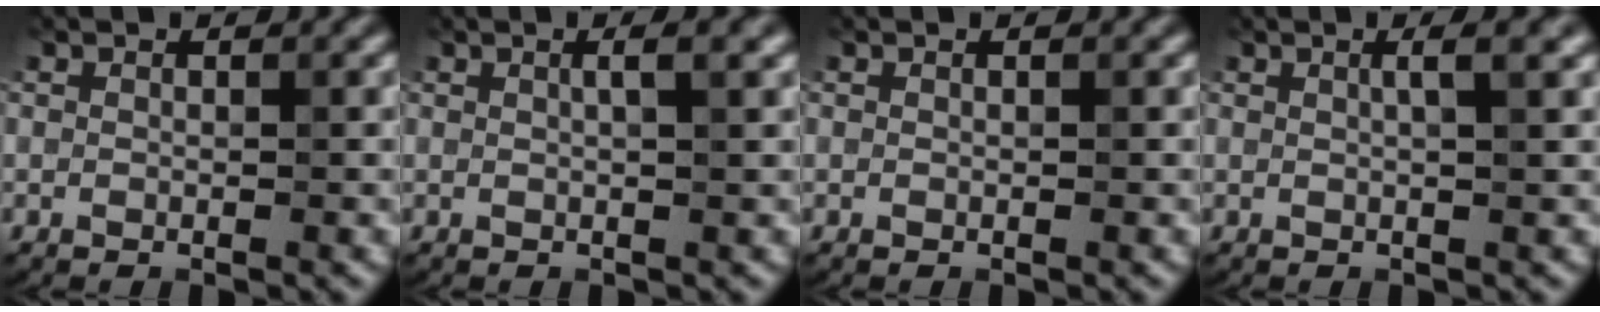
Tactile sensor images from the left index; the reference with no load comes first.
{"total": 2.2, "force": [0.7, 0.8, 2.0], "torque": [-0.022, 0.006, -0.003]}
{"total": 0.0}
{"total": 2.4, "force": [0.7, 0.8, 2.1], "torque": [-0.025, 0.009, -0.003]}